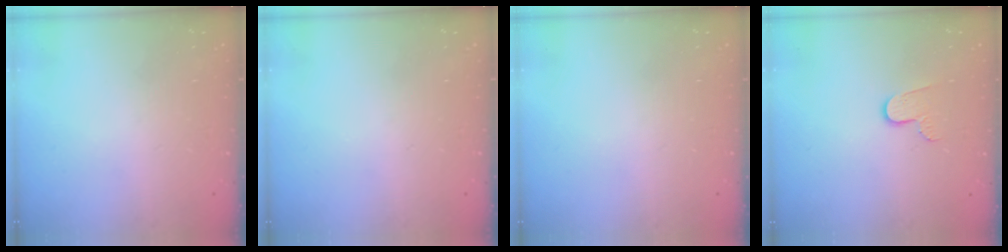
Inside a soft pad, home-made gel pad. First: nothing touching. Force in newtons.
{"total": 0.0}
{"total": 0.0}
{"total": 7.0, "press": 7.0, "slide": 0.5}